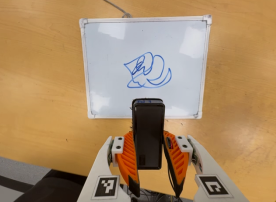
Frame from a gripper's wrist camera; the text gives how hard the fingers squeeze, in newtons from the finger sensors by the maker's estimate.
{"total": 5.4, "left": 3.9, "right": 6.8}